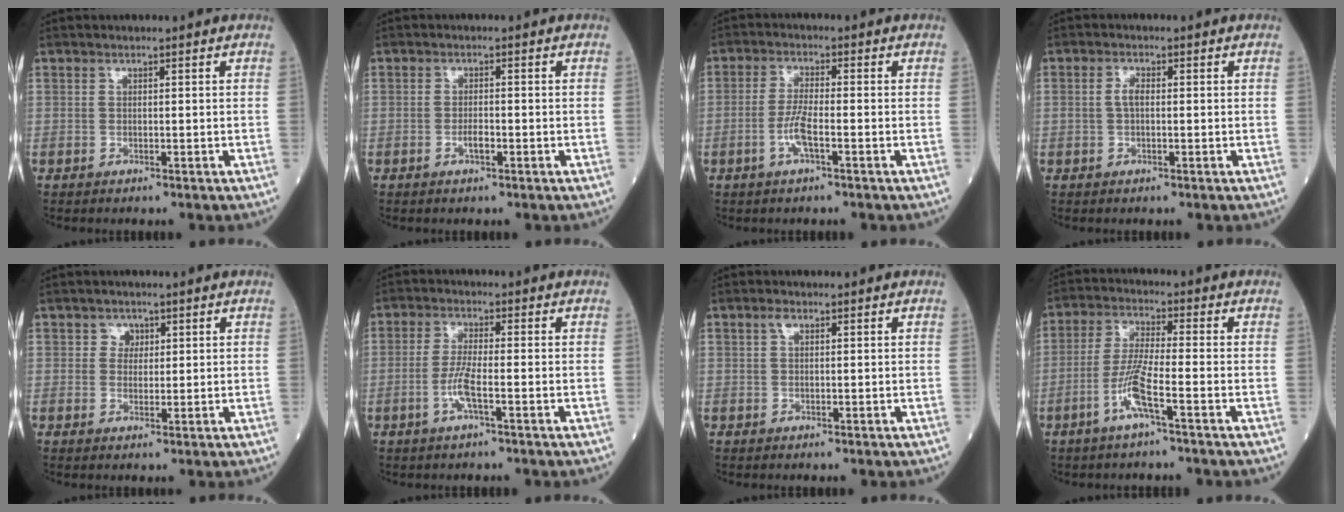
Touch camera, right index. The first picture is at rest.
{"total": 1.7, "force": [-0.7, 0.4, 1.4], "torque": [-0.026, 0.002, -0.013]}
{"total": 4.1, "force": [-1.6, 0.4, 3.8], "torque": [-0.081, -0.001, -0.035]}
{"total": 1.8, "force": [0.0, 0.8, 1.6], "torque": [-0.034, 0.005, -0.001]}
{"total": 1.9, "force": [0.8, 1.7, 0.4], "torque": [0.001, -0.001, 0.008]}
{"total": 4.0, "force": [-1.5, 0.1, 3.7], "torque": [-0.079, -0.003, -0.034]}
{"total": 1.1, "force": [0.5, 0.5, 0.9], "torque": [-0.019, 0.008, 0.009]}
{"total": 6.4, "force": [-3.0, -0.3, 5.7], "torque": [-0.119, 0.000, -0.063]}